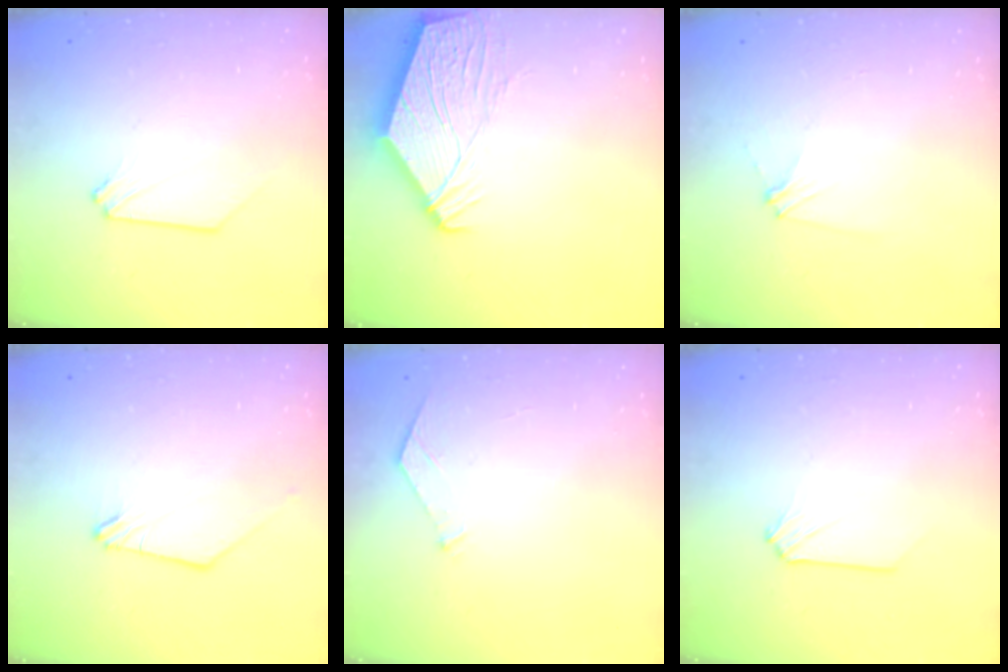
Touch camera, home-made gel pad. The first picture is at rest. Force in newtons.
{"total": 13.8, "press": 13.8, "slide": 1.5}
{"total": 2.8, "press": 2.8, "slide": 0.4}
{"total": 0.0}
{"total": 4.7, "press": 4.6, "slide": 0.6}
{"total": 0.0}